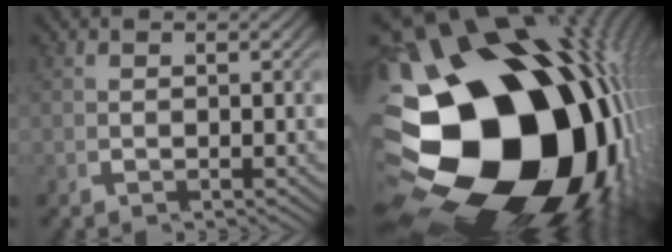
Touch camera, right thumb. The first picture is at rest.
{"total": 39.3, "force": [-3.6, 25.2, 29.9], "torque": [-0.477, -0.072, -0.015]}